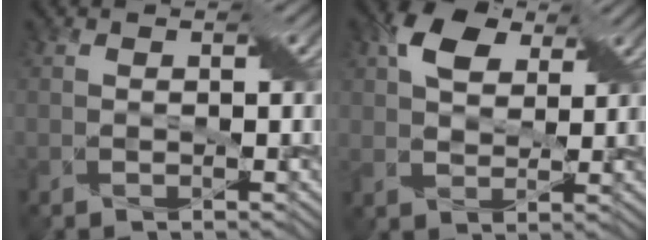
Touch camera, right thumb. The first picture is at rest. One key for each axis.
{"total": 6.4, "fx": 3.2, "fy": 4.1, "fz": 3.7, "tx": -0.082, "ty": 0.005, "tz": 0.052}